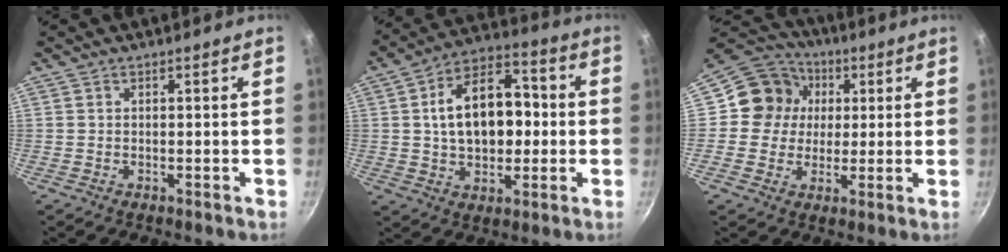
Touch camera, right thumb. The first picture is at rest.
{"total": 16.3, "force": [1.0, 10.3, 12.6], "torque": [-0.175, 0.030, 0.012]}
{"total": 11.9, "force": [1.7, 11.0, 4.1], "torque": [-0.038, 0.014, 0.021]}